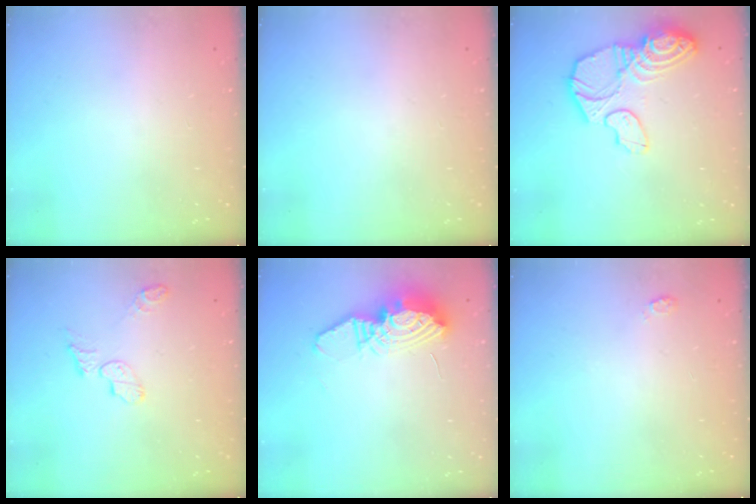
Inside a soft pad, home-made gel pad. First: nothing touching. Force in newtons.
{"total": 0.0}
{"total": 16.4, "press": 16.4, "slide": 1.5}
{"total": 6.8, "press": 6.8, "slide": 0.4}
{"total": 13.1, "press": 13.0, "slide": 1.1}
{"total": 3.6, "press": 3.6, "slide": 0.6}